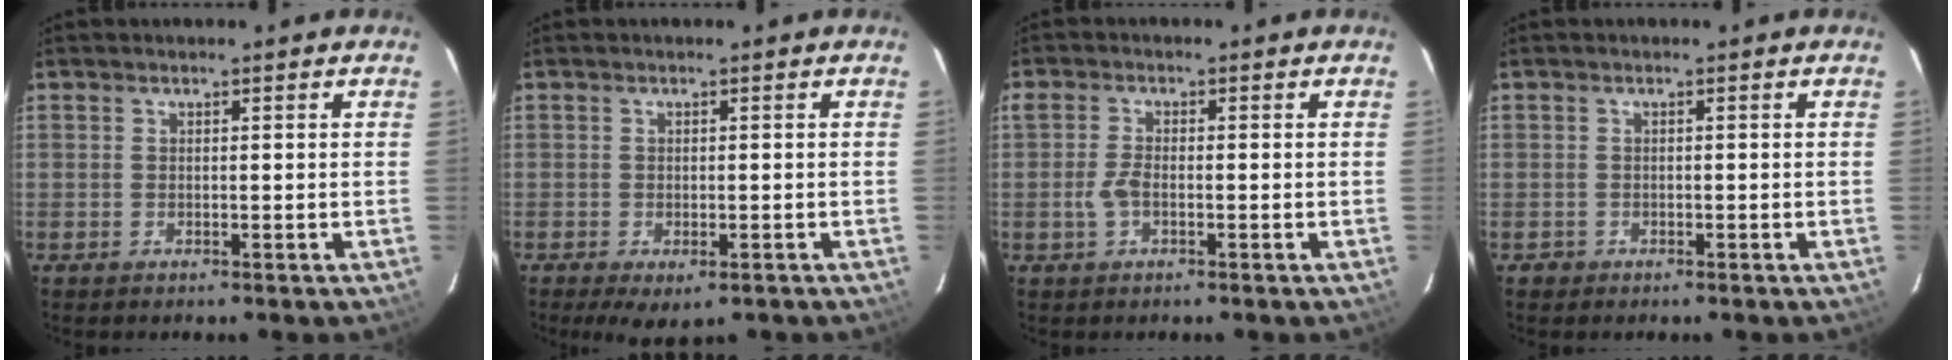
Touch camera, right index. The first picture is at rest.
{"total": 5.1, "force": [-2.9, 2.5, 3.4], "torque": [-0.064, -0.024, -0.041]}
{"total": 2.9, "force": [-1.0, 1.4, 2.4], "torque": [-0.058, 0.003, -0.020]}
{"total": 1.3, "force": [-0.7, 1.2, 0.1], "torque": [-0.004, 0.005, -0.007]}